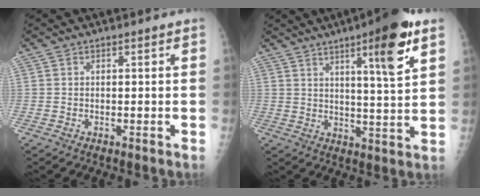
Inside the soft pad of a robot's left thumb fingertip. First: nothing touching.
{"total": 12.4, "force": [6.5, 1.6, 10.4], "torque": [-0.147, -0.034, 0.092]}